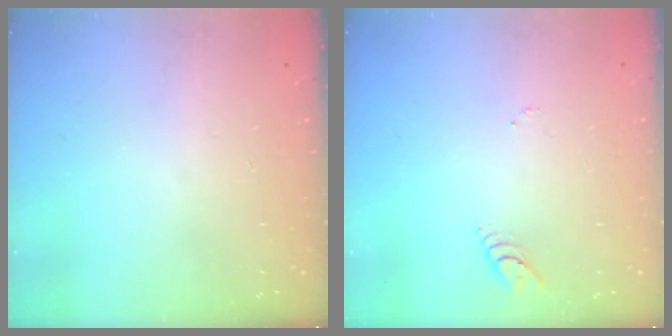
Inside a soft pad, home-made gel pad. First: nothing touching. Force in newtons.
{"total": 3.1, "press": 3.1, "slide": 0.3}